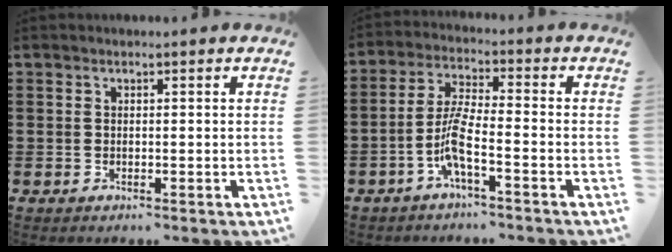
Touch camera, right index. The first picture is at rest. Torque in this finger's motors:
{"motor_torque": [0.58, 0.27, 0.68, 0.19]}